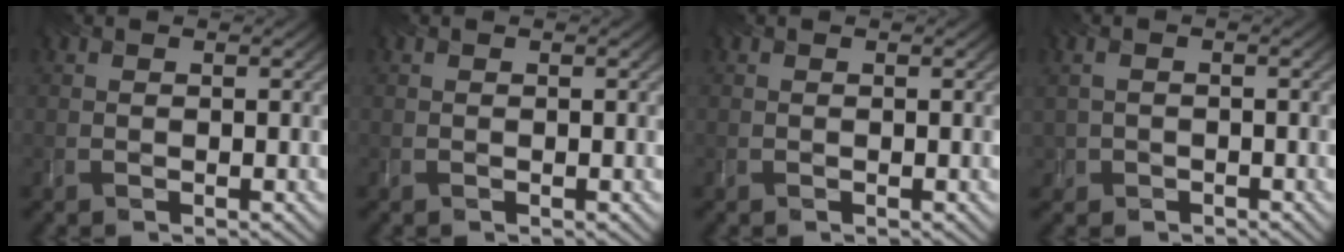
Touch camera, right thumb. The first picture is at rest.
{"total": 0.0}
{"total": 0.0}
{"total": 0.8, "force": [-0.6, 0.5, -0.1], "torque": [-0.012, -0.004, 0.000]}